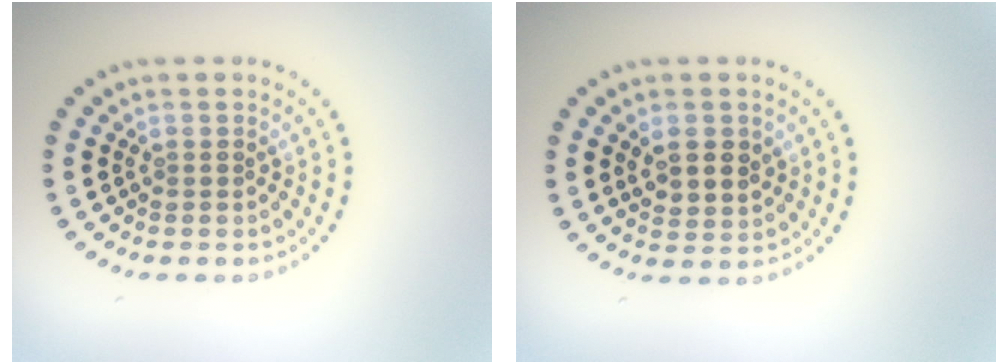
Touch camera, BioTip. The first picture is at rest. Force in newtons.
{"total": 2.7, "press": 2.6, "slide": 0.7}